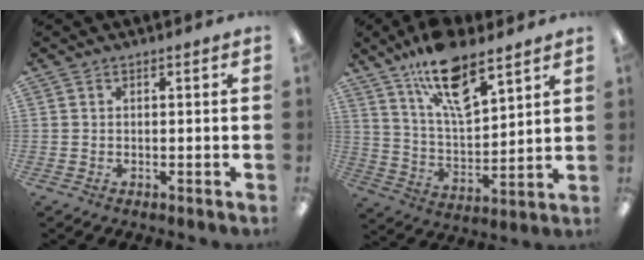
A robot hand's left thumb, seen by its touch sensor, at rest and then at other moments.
{"total": 16.4, "force": [11.1, 6.2, 10.3], "torque": [-0.176, -0.052, 0.191]}